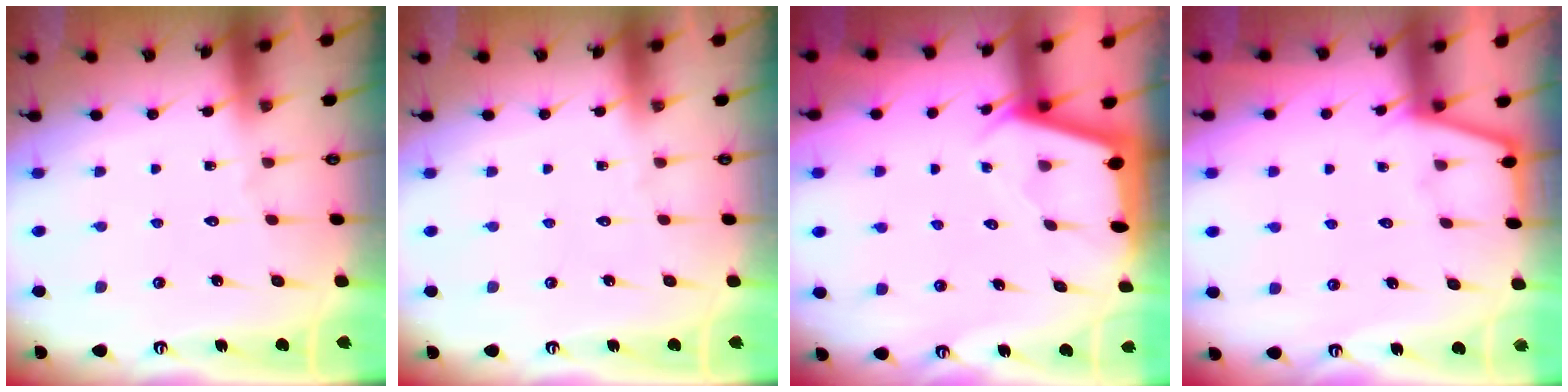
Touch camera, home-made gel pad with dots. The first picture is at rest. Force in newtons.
{"total": 0.0}
{"total": 2.2, "press": 2.2, "slide": 0.1}
{"total": 4.4, "press": 4.4, "slide": 0.3}